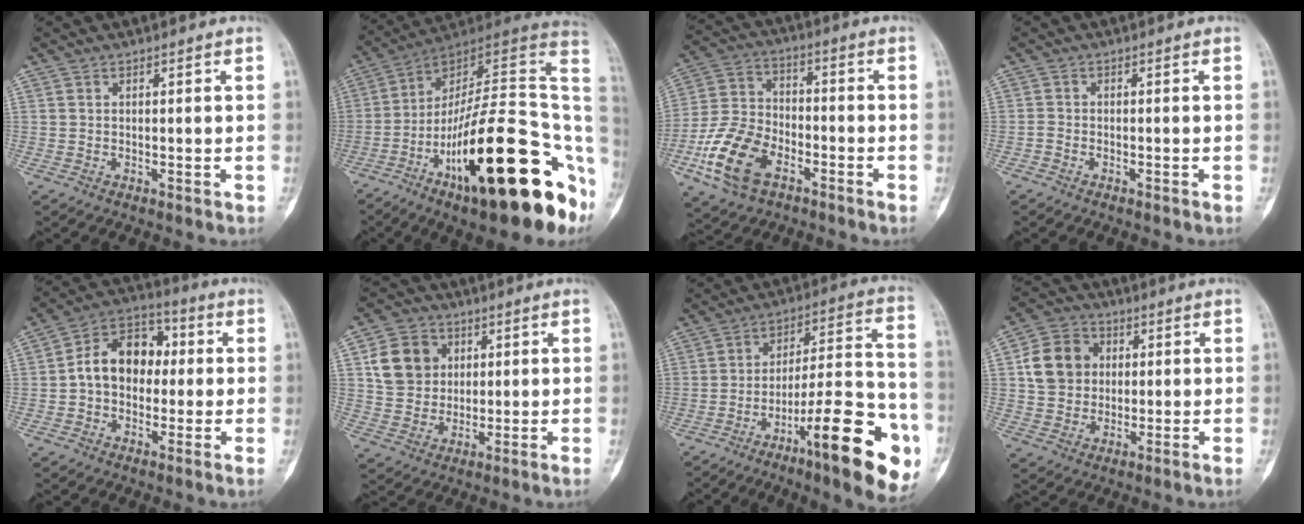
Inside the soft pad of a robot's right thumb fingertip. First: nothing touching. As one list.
[{"total": 32.7, "force": [-10.6, 10.4, 29.1], "torque": [-0.360, 0.055, -0.164]}, {"total": 14.7, "force": [-6.8, 8.9, 9.5], "torque": [-0.190, 0.028, -0.131]}, {"total": 0.8, "force": [-0.7, 0.4, 0.3], "torque": [-0.010, 0.000, -0.019]}, {"total": 12.4, "force": [0.5, 9.0, 8.5], "torque": [-0.110, 0.033, -0.004]}, {"total": 10.4, "force": [2.8, 8.9, 4.5], "torque": [-0.053, -0.001, 0.050]}, {"total": 23.1, "force": [-10.3, 5.6, 20.0], "torque": [-0.258, 0.058, -0.152]}, {"total": 10.4, "force": [1.8, 8.9, 5.2], "torque": [-0.071, 0.009, 0.024]}]